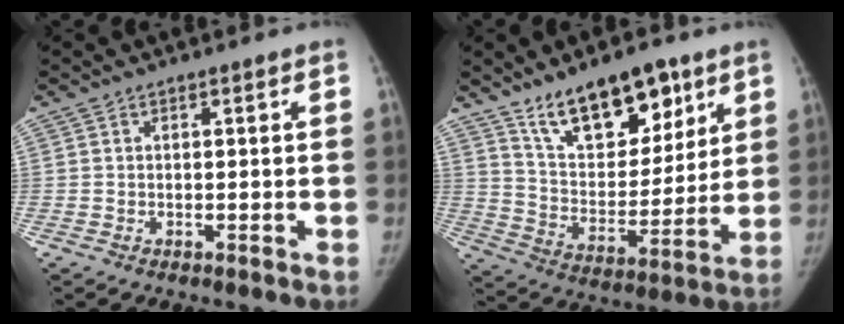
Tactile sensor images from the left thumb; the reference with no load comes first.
{"total": 17.7, "force": [11.5, 8.5, 10.5], "torque": [-0.114, -0.065, 0.203]}